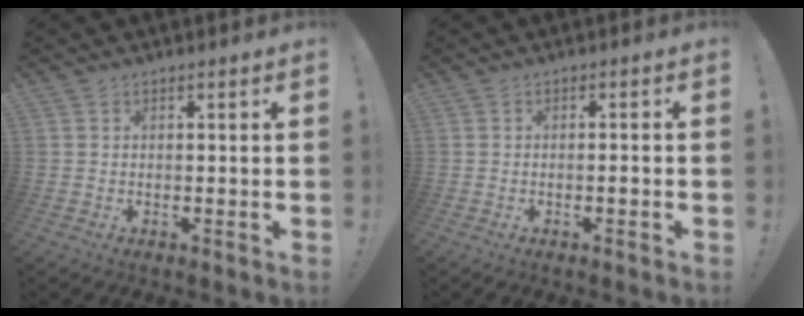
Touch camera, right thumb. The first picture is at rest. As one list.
[{"total": 1.4, "force": [-0.7, -0.4, 1.1], "torque": [-0.018, 0.000, -0.012]}]